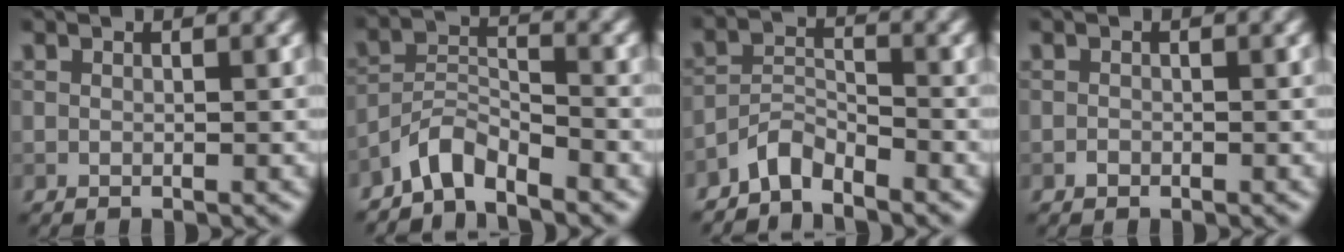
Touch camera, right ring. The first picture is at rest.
{"total": 3.5, "force": [-3.2, 0.8, 1.3], "torque": [-0.023, 0.010, -0.072]}
{"total": 2.8, "force": [-2.6, 0.7, 0.8], "torque": [-0.015, 0.009, -0.058]}
{"total": 0.5, "force": [-0.3, 0.4, 0.1], "torque": [-0.001, -0.002, -0.007]}